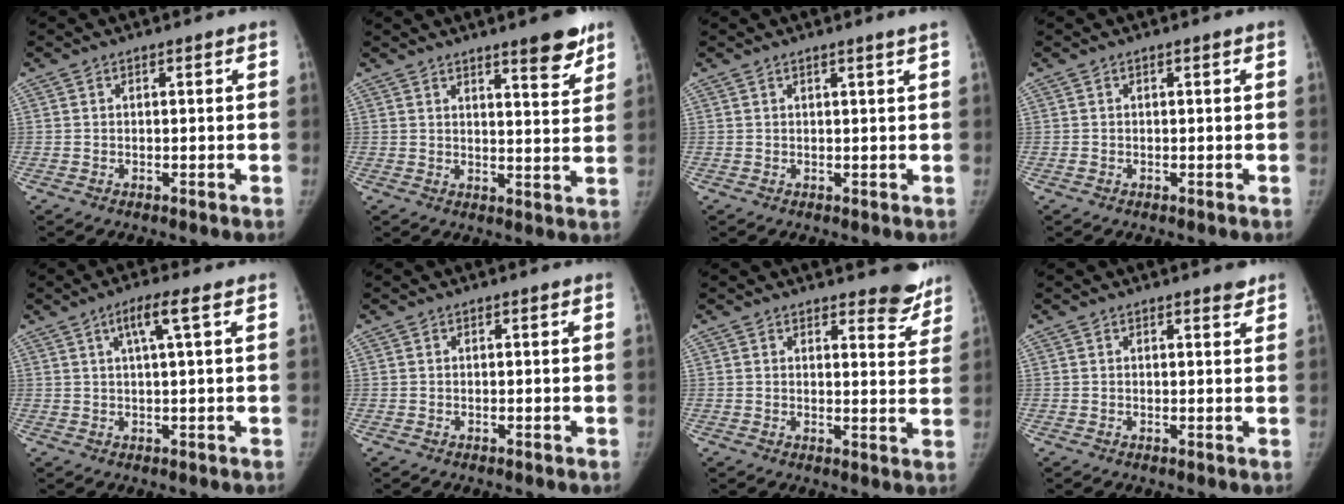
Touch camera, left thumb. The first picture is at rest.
{"total": 7.7, "force": [5.4, 1.6, 5.2], "torque": [-0.053, -0.036, 0.074]}
{"total": 1.3, "force": [0.9, -0.5, 0.8], "torque": [-0.017, -0.007, 0.018]}
{"total": 0.0}
{"total": 4.4, "force": [1.7, -0.2, 4.0], "torque": [-0.081, 0.005, 0.034]}
{"total": 0.0}
{"total": 6.7, "force": [5.8, 2.5, 2.3], "torque": [0.009, -0.042, 0.061]}
{"total": 1.4, "force": [1.2, 0.4, 0.6], "torque": [-0.003, -0.008, 0.014]}